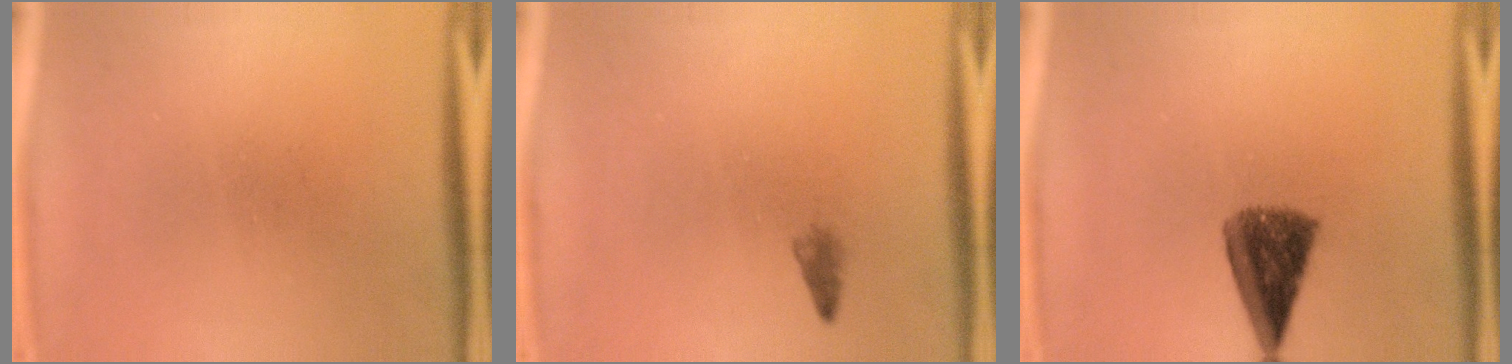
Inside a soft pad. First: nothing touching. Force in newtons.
{"total": 0.9}
{"total": 7.3}